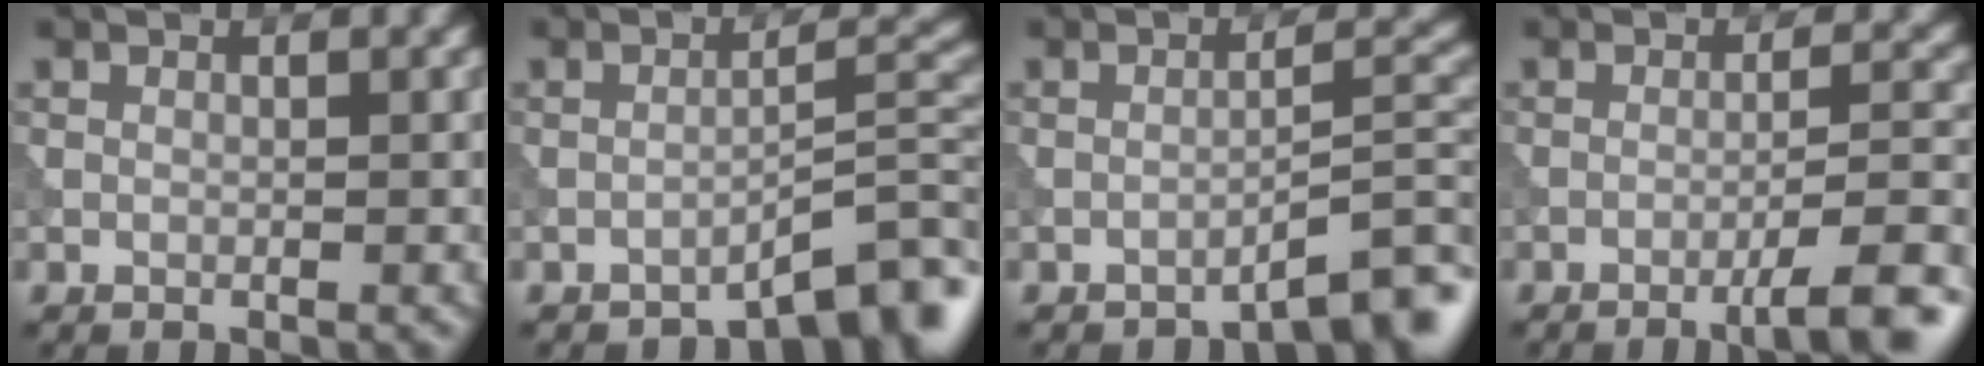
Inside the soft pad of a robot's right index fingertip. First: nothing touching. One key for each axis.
{"total": 4.9, "fx": -3.8, "fy": 0.7, "fz": 3.0, "tx": -0.032, "ty": 0.018, "tz": -0.058}
{"total": 4.1, "fx": -3.2, "fy": 0.5, "fz": 2.6, "tx": -0.029, "ty": 0.019, "tz": -0.050}
{"total": 6.5, "fx": -3.7, "fy": 1.1, "fz": 5.3, "tx": -0.068, "ty": 0.010, "tz": -0.056}